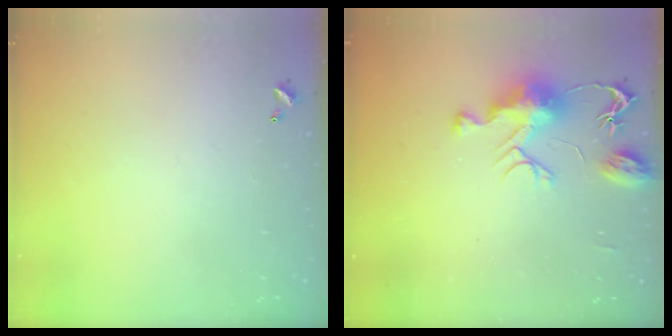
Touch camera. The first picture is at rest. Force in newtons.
{"total": 9.9, "press": 9.8, "slide": 1.0}